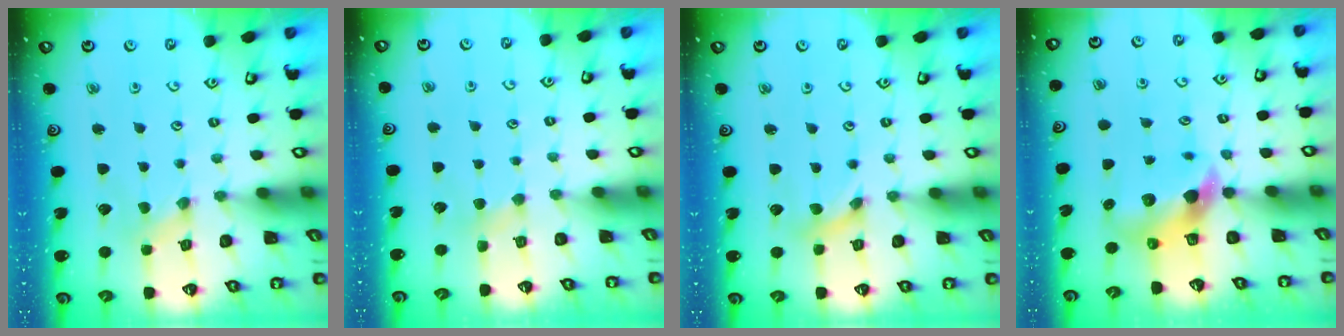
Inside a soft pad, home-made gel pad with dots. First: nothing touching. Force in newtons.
{"total": 2.4, "press": 2.3, "slide": 0.5}
{"total": 1.4, "press": 1.4, "slide": 0.2}
{"total": 7.0, "press": 7.0, "slide": 1.0}